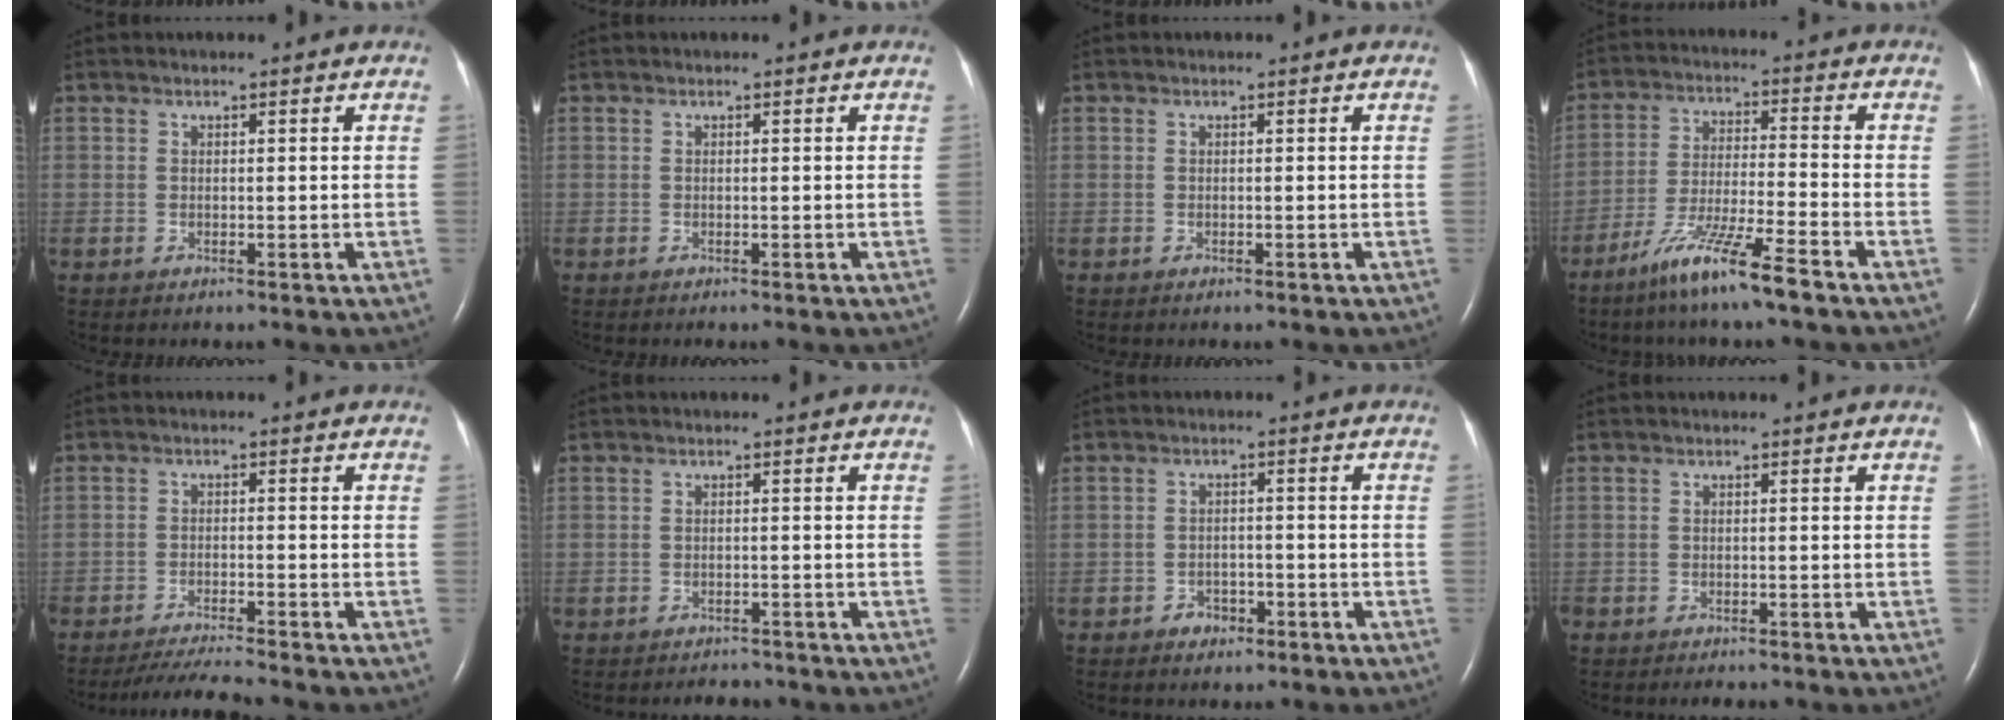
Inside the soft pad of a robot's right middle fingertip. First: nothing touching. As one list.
[{"total": 0.0}, {"total": 0.0}, {"total": 9.8, "force": [-7.0, -0.6, 6.9], "torque": [-0.132, -0.030, -0.136]}, {"total": 5.7, "force": [-5.3, -0.9, 1.8], "torque": [-0.029, -0.020, -0.093]}, {"total": 2.4, "force": [-2.3, 0.9, 0.1], "torque": [-0.006, -0.003, -0.031]}, {"total": 2.5, "force": [-1.6, 1.6, 0.9], "torque": [-0.010, 0.007, -0.021]}, {"total": 2.3, "force": [-2.0, 0.8, 0.8], "torque": [-0.013, -0.004, -0.023]}]